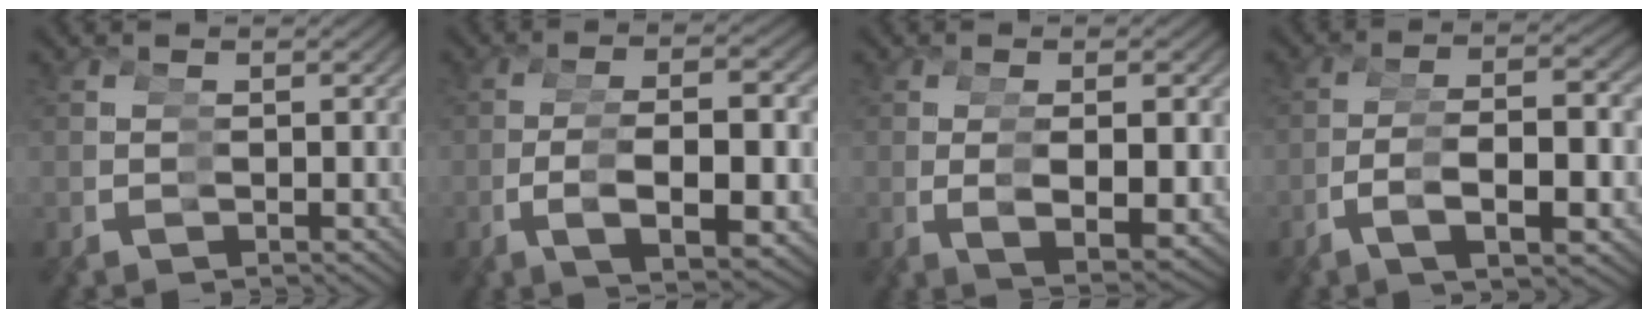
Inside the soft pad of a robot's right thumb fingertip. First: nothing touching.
{"total": 5.3, "force": [-0.4, 2.0, 4.9], "torque": [-0.099, 0.015, 0.000]}
{"total": 4.1, "force": [-0.1, 0.9, 4.0], "torque": [-0.070, 0.013, 0.001]}
{"total": 4.4, "force": [-0.4, 1.7, 4.0], "torque": [-0.069, 0.023, -0.006]}